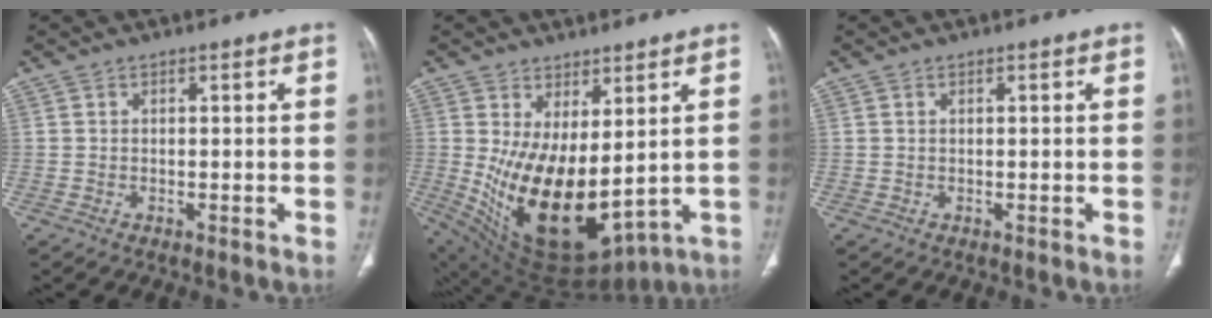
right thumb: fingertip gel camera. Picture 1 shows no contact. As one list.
[{"total": 18.3, "force": [1.2, 9.4, 15.7], "torque": [-0.261, -0.040, 0.062]}, {"total": 0.0}]